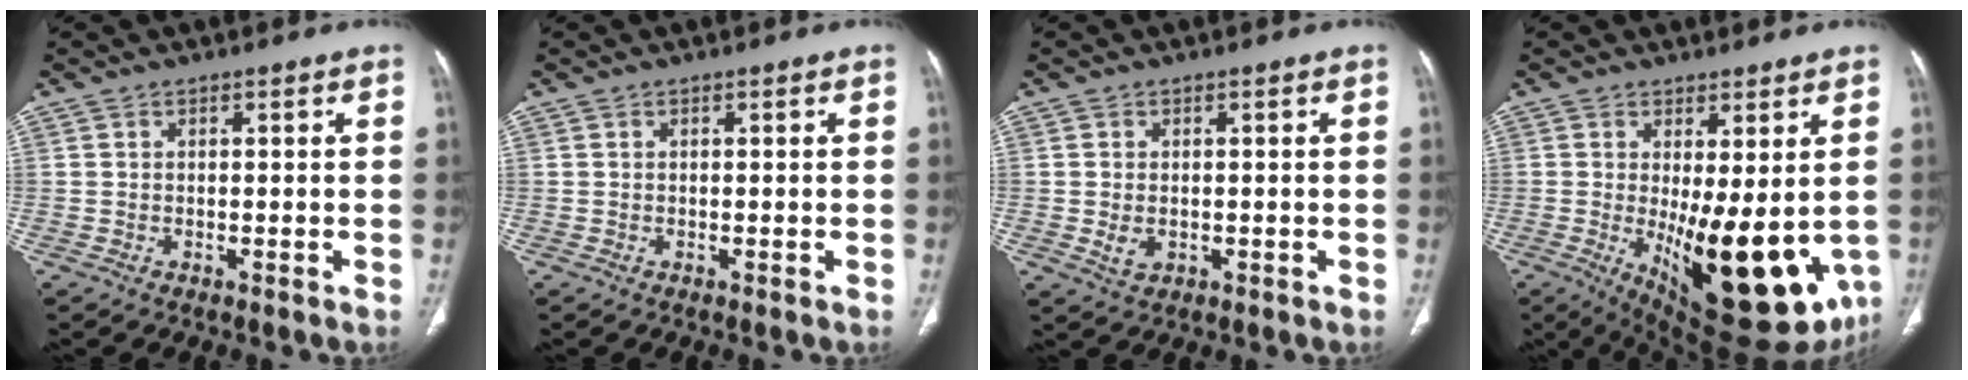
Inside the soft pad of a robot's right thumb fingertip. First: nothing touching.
{"total": 0.0}
{"total": 2.8, "force": [-0.3, 2.0, 2.0], "torque": [-0.037, -0.003, 0.001]}
{"total": 19.1, "force": [-2.8, 7.3, 17.4], "torque": [-0.216, -0.034, -0.011]}